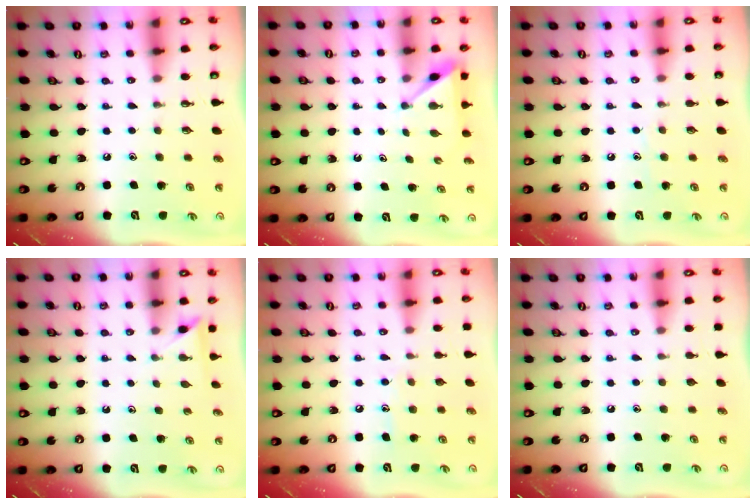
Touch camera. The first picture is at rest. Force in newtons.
{"total": 2.7, "press": 2.7, "slide": 0.3}
{"total": 5.7, "press": 5.6, "slide": 0.7}
{"total": 2.3, "press": 2.3, "slide": 0.2}
{"total": 6.1, "press": 6.1, "slide": 0.3}
{"total": 0.0}